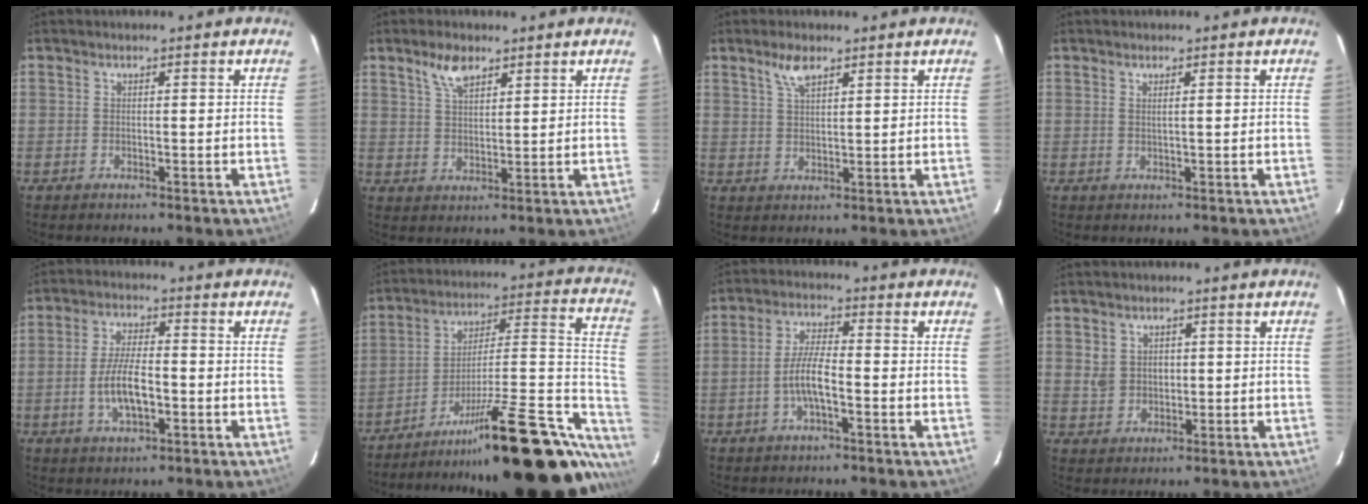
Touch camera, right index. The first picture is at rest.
{"total": 5.2, "force": [3.5, 2.3, 3.1], "torque": [-0.055, 0.006, 0.067]}
{"total": 4.0, "force": [2.7, 1.4, 2.5], "torque": [-0.047, 0.005, 0.053]}
{"total": 0.9, "force": [0.4, -0.1, 0.8], "torque": [-0.014, 0.001, 0.008]}
{"total": 7.9, "force": [-2.0, 2.9, 7.1], "torque": [-0.141, 0.000, -0.036]}
{"total": 31.5, "force": [-22.1, 7.0, 21.3], "torque": [-0.254, 0.015, -0.322]}
{"total": 6.1, "force": [-2.0, 1.5, 5.6], "torque": [-0.114, 0.006, -0.039]}
{"total": 4.4, "force": [0.9, 3.9, 1.9], "torque": [-0.033, 0.007, 0.024]}